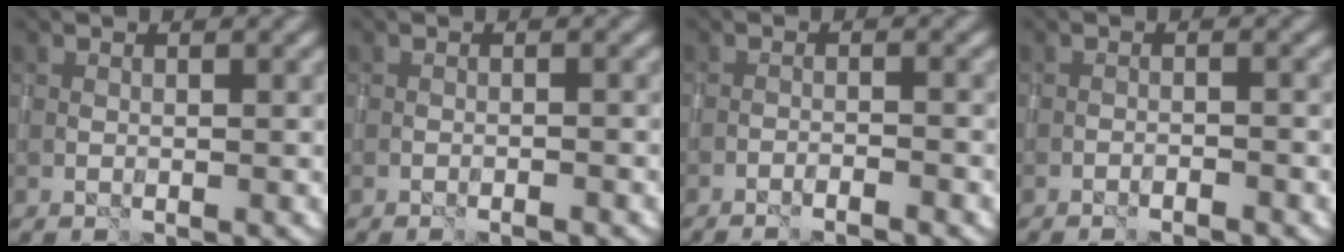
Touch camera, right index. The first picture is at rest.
{"total": 0.9, "force": [-0.8, 0.0, 0.5], "torque": [-0.006, 0.003, -0.015]}
{"total": 2.2, "force": [-1.8, 0.2, 1.1], "torque": [-0.021, 0.006, -0.034]}
{"total": 1.2, "force": [-1.0, 0.1, 0.6], "torque": [-0.012, 0.004, -0.019]}